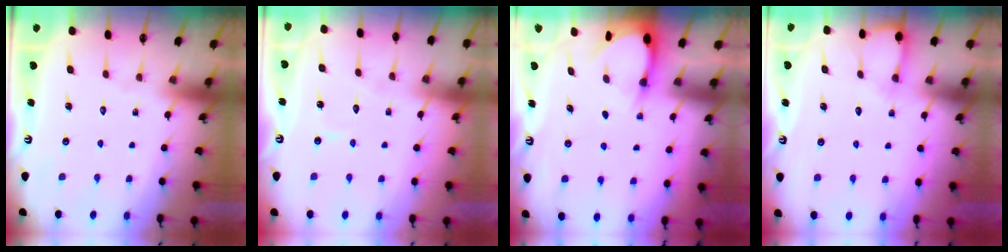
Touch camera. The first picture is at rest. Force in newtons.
{"total": 3.4, "press": 3.3, "slide": 0.3}
{"total": 3.0, "press": 3.0, "slide": 0.4}
{"total": 4.2, "press": 4.2, "slide": 0.5}